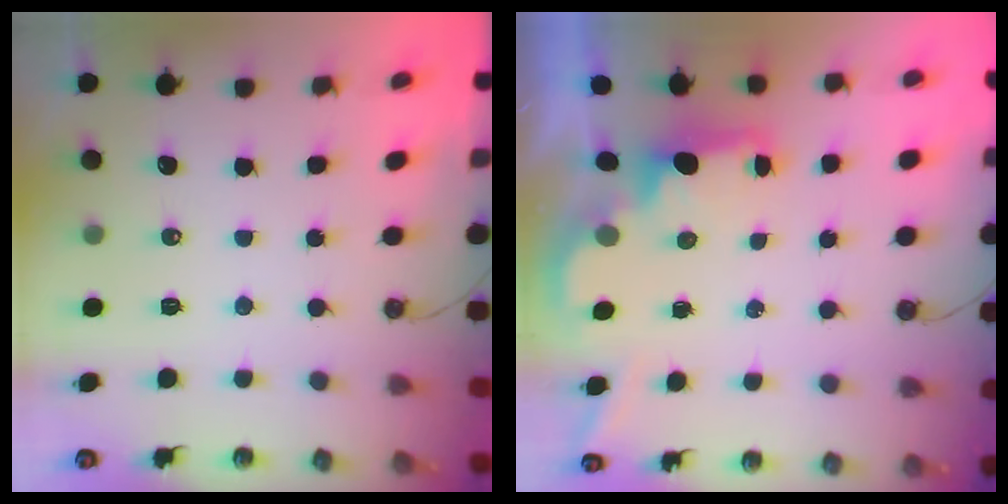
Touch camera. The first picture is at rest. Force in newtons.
{"total": 1.7, "press": 1.6, "slide": 0.7}